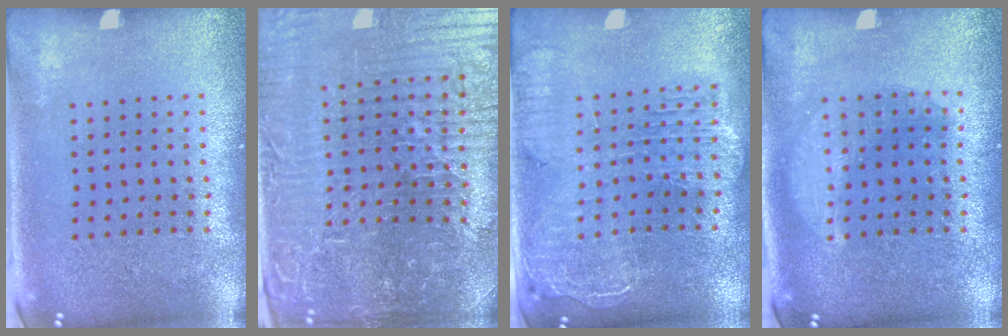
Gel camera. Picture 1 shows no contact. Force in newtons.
{"total": 5.5, "press": 5.2, "slide": 1.5}
{"total": 2.3, "press": 2.0, "slide": 1.1}
{"total": 2.2, "press": 2.2, "slide": 0.3}